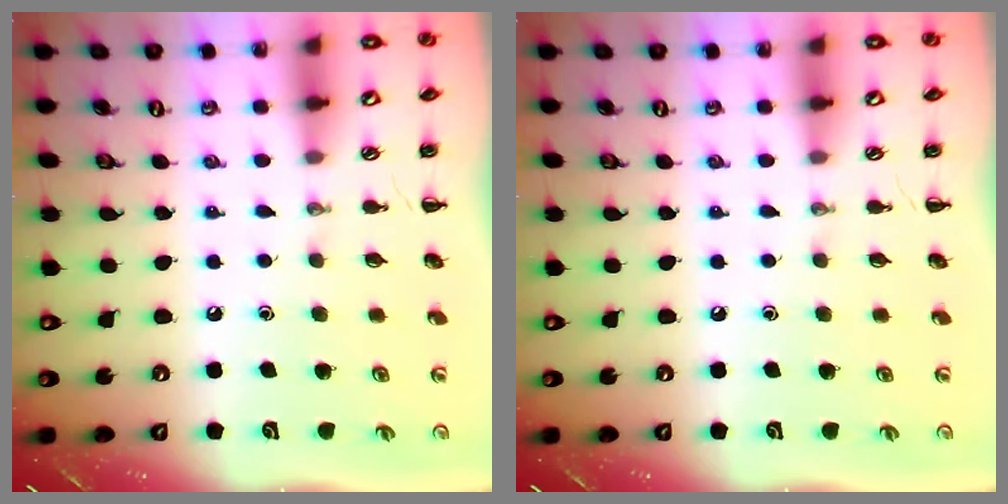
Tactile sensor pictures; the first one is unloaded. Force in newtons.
{"total": 0.0}